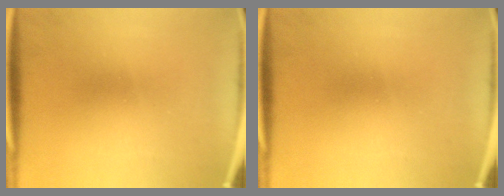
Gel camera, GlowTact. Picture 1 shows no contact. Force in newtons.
{"total": 0.0}